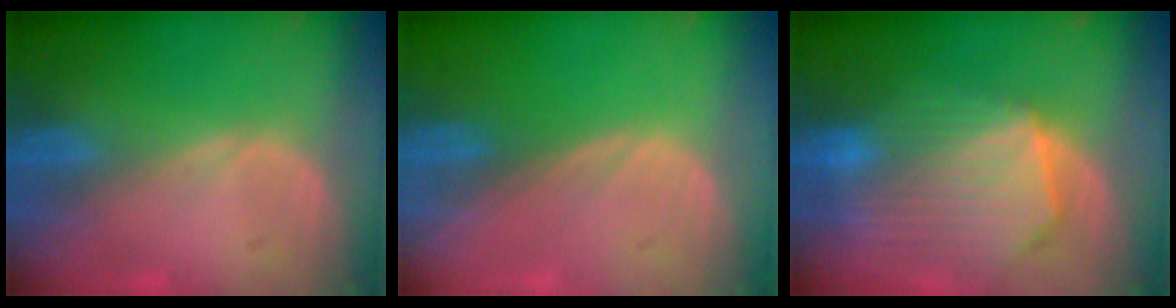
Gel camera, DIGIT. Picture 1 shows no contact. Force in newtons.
{"total": 0.0}
{"total": 10.5, "press": 9.2, "slide": 5.1}